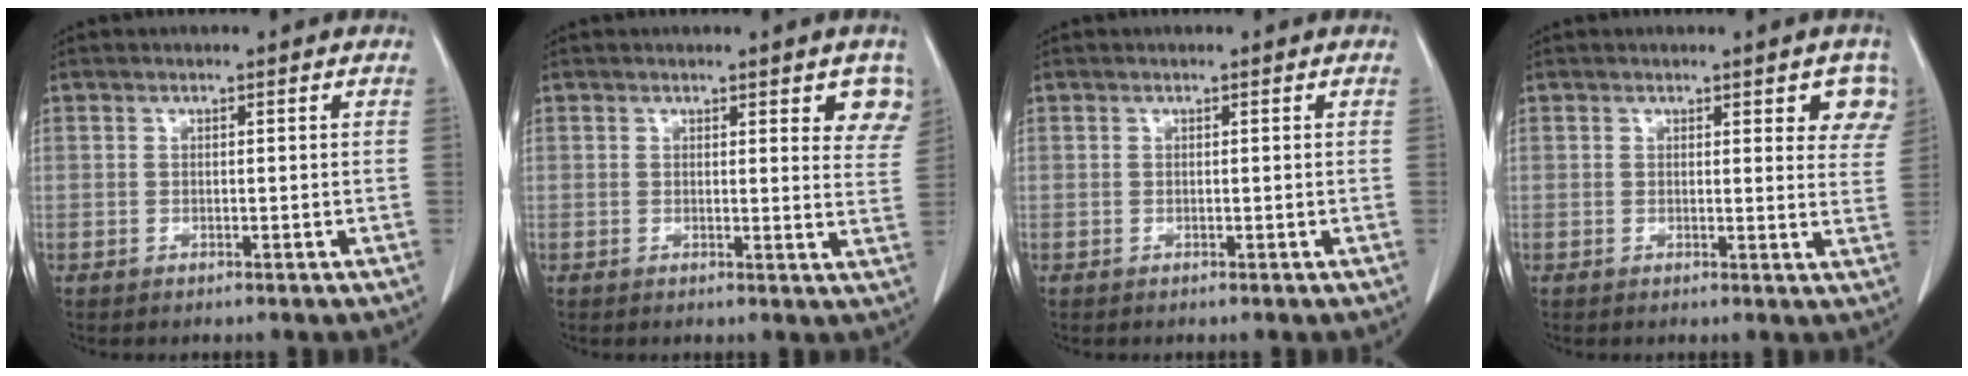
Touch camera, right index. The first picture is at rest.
{"total": 5.7, "force": [3.5, 1.7, 4.2], "torque": [-0.035, -0.012, 0.026]}
{"total": 0.0}
{"total": 5.4, "force": [3.1, 1.9, 4.1], "torque": [-0.032, -0.007, 0.024]}